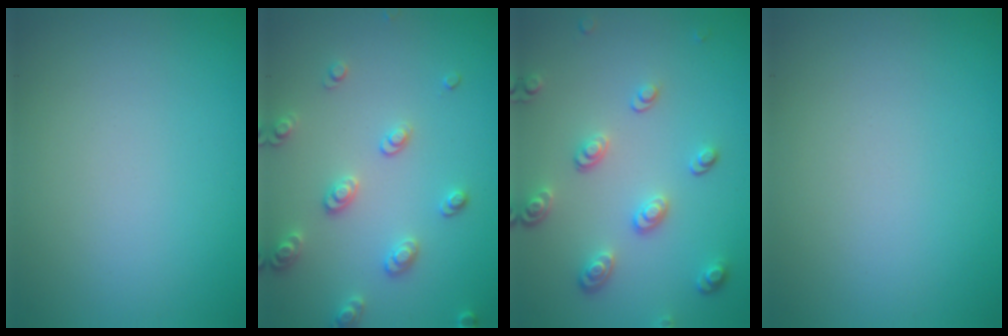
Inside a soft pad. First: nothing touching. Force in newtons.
{"total": 2.7, "press": 2.7, "slide": 0.5}
{"total": 3.3, "press": 2.6, "slide": 2.1}
{"total": 0.0}